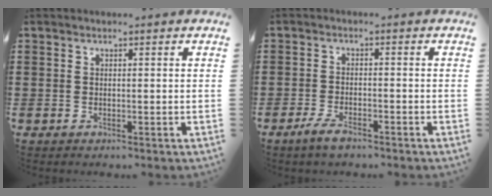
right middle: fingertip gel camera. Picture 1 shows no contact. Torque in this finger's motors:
{"motor_torque": [1.06, -0.55, 0.24, 0.08]}